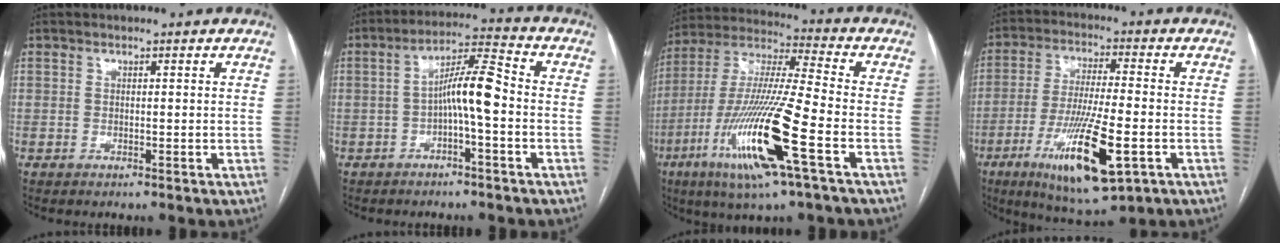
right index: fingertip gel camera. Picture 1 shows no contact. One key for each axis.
{"total": 7.4, "fx": -1.4, "fy": 0.7, "fz": 7.2, "tx": -0.127, "ty": 0.025, "tz": -0.026}
{"total": 19.4, "fx": -7.6, "fy": 0.8, "fz": 17.8, "tx": -0.383, "ty": -0.029, "tz": -0.144}
{"total": 15.1, "fx": -5.9, "fy": 2.3, "fz": 13.8, "tx": -0.260, "ty": -0.029, "tz": -0.094}